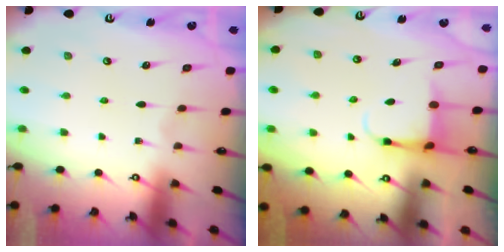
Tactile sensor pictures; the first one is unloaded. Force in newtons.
{"total": 3.9, "press": 3.8, "slide": 0.6}